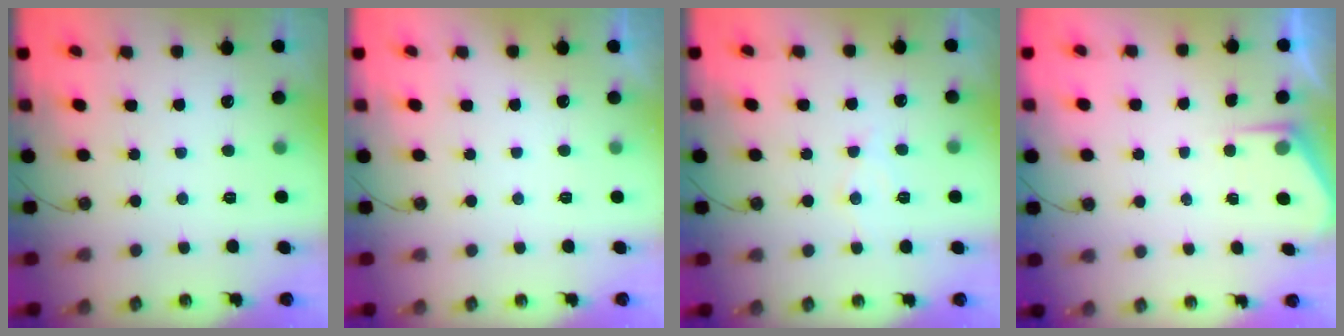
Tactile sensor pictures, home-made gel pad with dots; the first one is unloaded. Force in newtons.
{"total": 0.0}
{"total": 7.2, "press": 7.1, "slide": 0.6}
{"total": 2.5, "press": 2.5, "slide": 0.4}